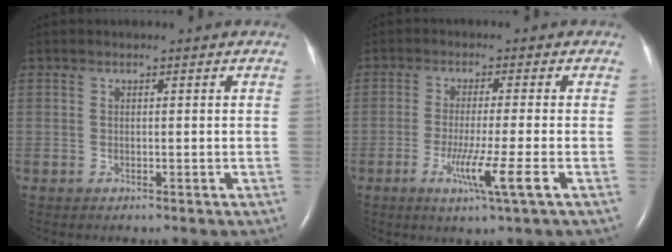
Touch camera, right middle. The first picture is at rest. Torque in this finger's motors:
{"motor_torque": [1.08, -0.45, 0.17, 0.15]}